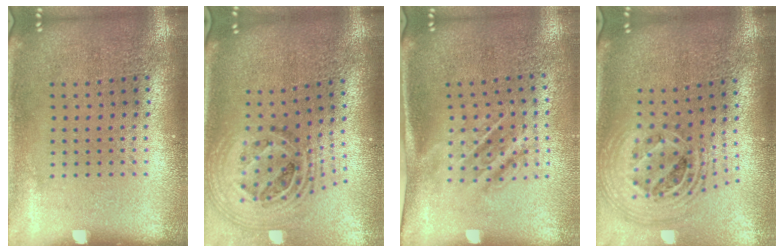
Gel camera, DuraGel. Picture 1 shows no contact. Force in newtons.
{"total": 1.9, "press": 1.5, "slide": 1.1}
{"total": 1.7, "press": 1.1, "slide": 1.2}
{"total": 2.5, "press": 1.8, "slide": 1.7}